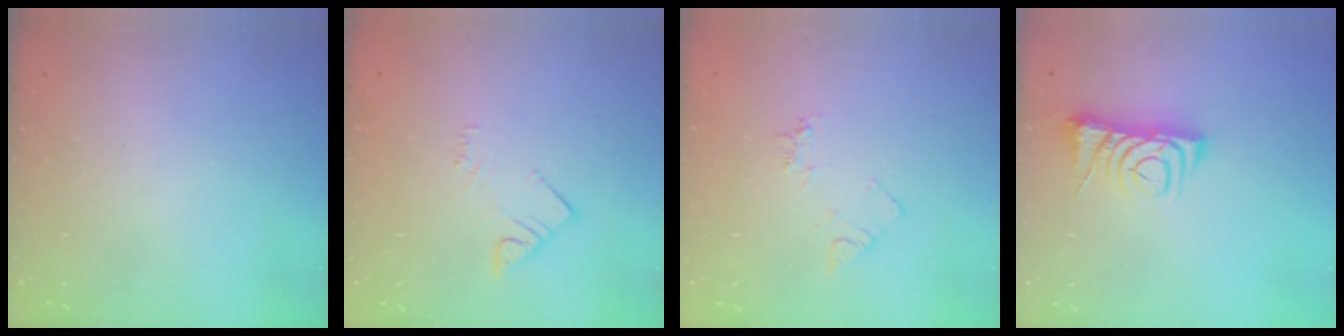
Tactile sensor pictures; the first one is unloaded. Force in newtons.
{"total": 3.1, "press": 3.0, "slide": 0.5}
{"total": 5.6, "press": 5.5, "slide": 0.6}
{"total": 7.3, "press": 7.2, "slide": 0.9}